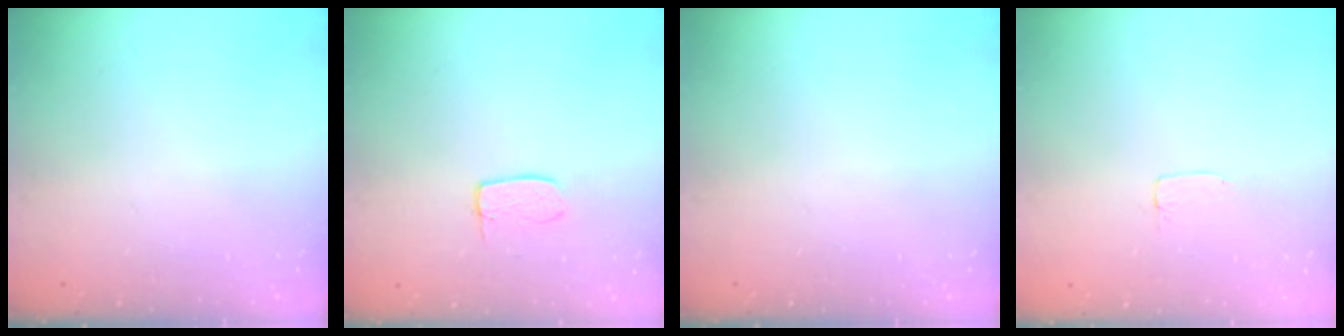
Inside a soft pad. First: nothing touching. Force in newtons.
{"total": 6.0, "press": 6.0, "slide": 0.4}
{"total": 0.0}
{"total": 1.2, "press": 1.2, "slide": 0.0}